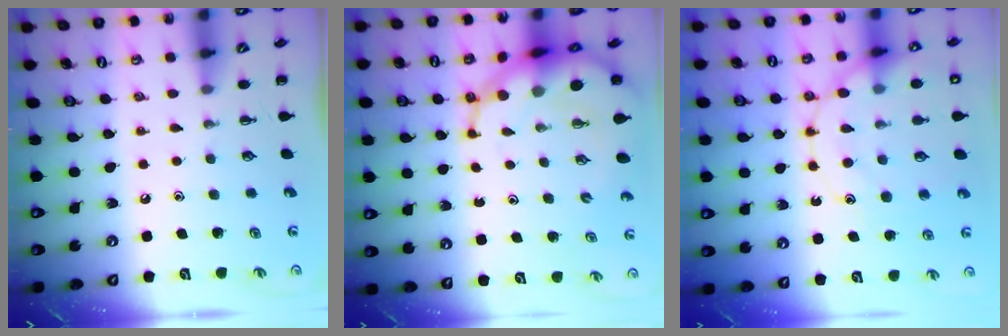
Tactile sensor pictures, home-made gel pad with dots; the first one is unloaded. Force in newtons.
{"total": 11.5, "press": 11.1, "slide": 3.2}
{"total": 17.8, "press": 17.7, "slide": 1.4}